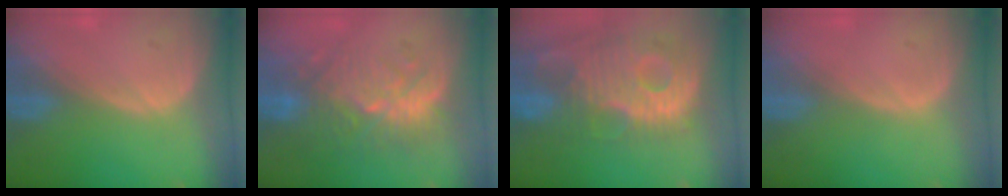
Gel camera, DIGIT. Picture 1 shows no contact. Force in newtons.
{"total": 9.4, "press": 9.2, "slide": 1.9}
{"total": 13.4, "press": 11.6, "slide": 6.6}
{"total": 0.0}